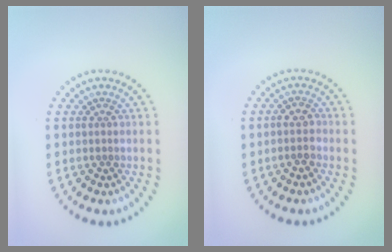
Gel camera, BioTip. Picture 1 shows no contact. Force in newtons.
{"total": 1.8, "press": 1.7, "slide": 0.6}